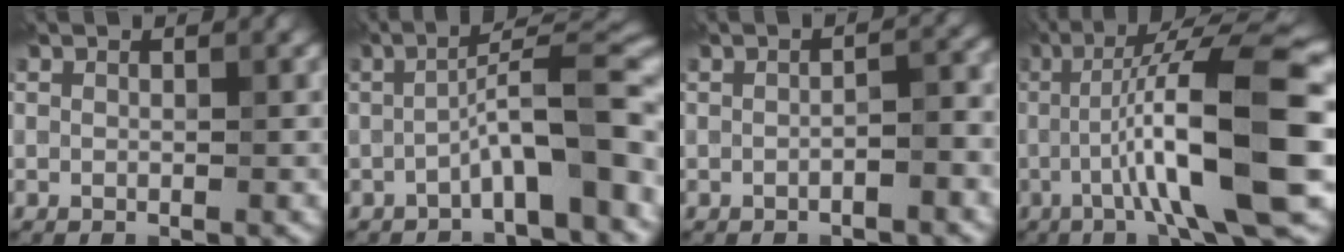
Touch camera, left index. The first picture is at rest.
{"total": 7.2, "force": [-2.7, 1.3, 6.6], "torque": [-0.096, 0.029, -0.047]}
{"total": 1.9, "force": [-0.9, 0.4, 1.6], "torque": [-0.028, 0.008, -0.017]}
{"total": 12.5, "force": [-1.5, 2.0, 12.2], "torque": [-0.185, 0.023, -0.028]}